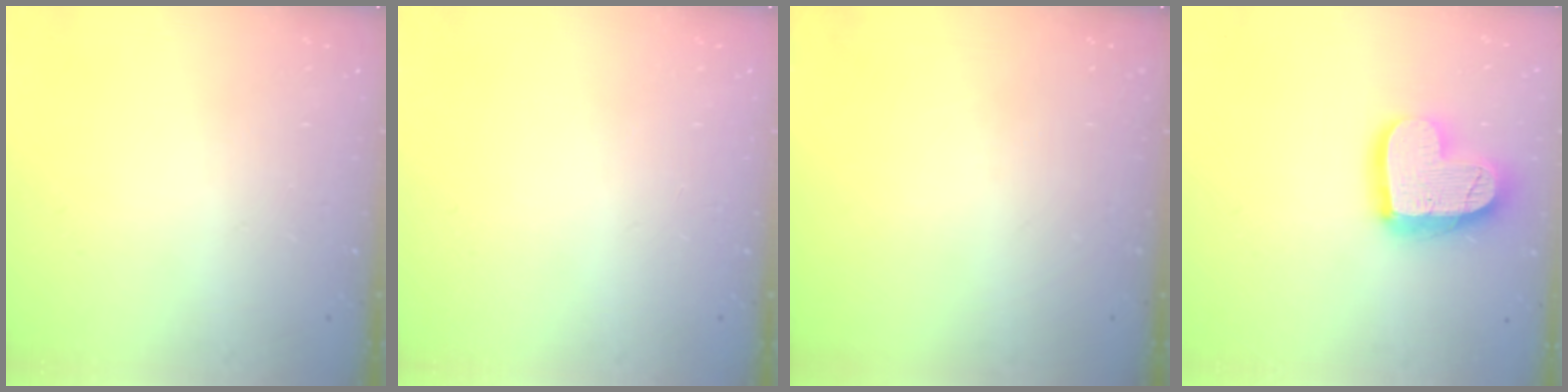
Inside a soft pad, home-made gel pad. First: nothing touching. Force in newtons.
{"total": 0.0}
{"total": 0.0}
{"total": 17.8, "press": 17.8, "slide": 1.4}